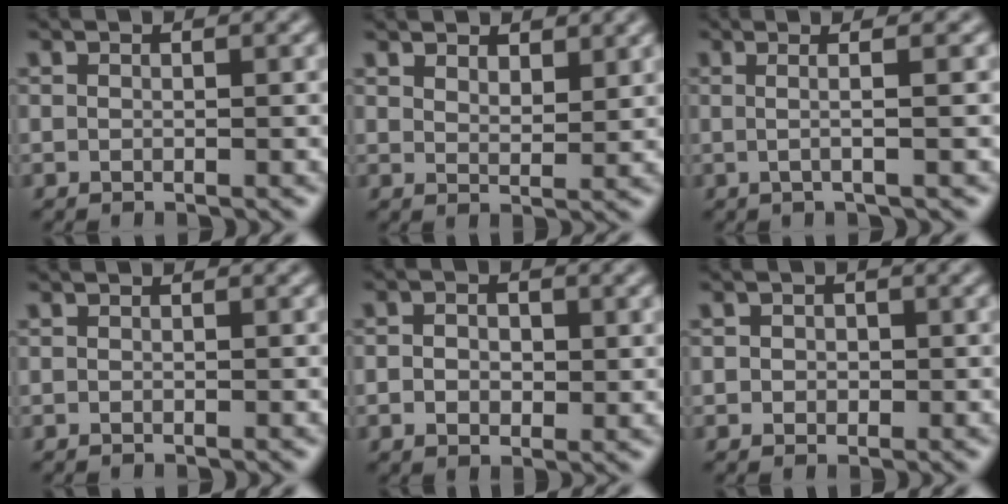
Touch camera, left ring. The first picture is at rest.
{"total": 2.8, "force": [2.4, 1.0, 1.1], "torque": [-0.022, 0.000, 0.040]}
{"total": 3.1, "force": [0.6, 0.9, 2.9], "torque": [-0.041, 0.002, -0.018]}
{"total": 0.0}
{"total": 2.5, "force": [0.2, 1.8, 1.8], "torque": [-0.035, 0.002, -0.002]}
{"total": 1.6, "force": [0.4, 1.3, 0.6], "torque": [0.000, 0.006, -0.003]}